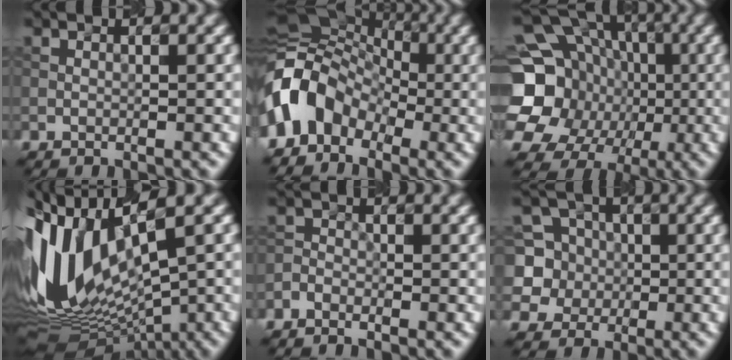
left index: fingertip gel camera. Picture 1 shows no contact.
{"total": 7.2, "force": [-2.7, 5.5, 3.7], "torque": [-0.061, 0.014, -0.069]}
{"total": 20.7, "force": [-2.7, 18.7, 8.4], "torque": [-0.195, -0.006, -0.074]}
{"total": 13.0, "force": [0.0, 6.3, 11.4], "torque": [-0.246, 0.001, 0.020]}
{"total": 1.3, "force": [-1.1, 0.6, 0.3], "torque": [-0.006, 0.002, -0.028]}
{"total": 6.7, "force": [0.4, 6.5, 1.7], "torque": [-0.033, 0.031, 0.003]}